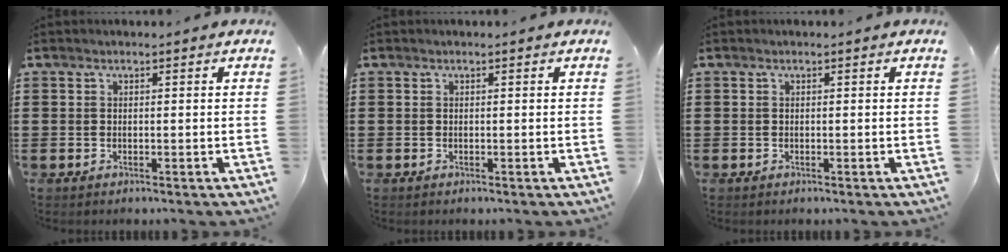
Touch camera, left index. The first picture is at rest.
{"total": 0.0}
{"total": 0.0}